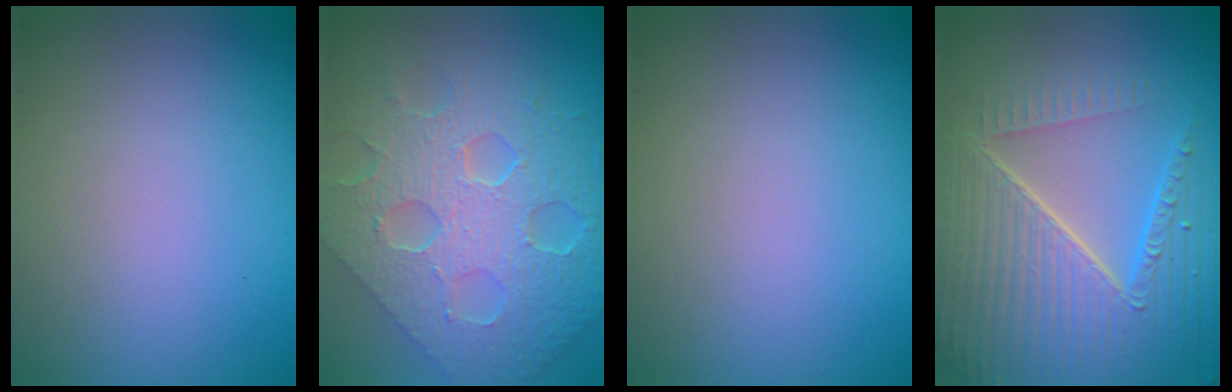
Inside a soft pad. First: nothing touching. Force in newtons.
{"total": 8.7, "press": 6.4, "slide": 5.8}
{"total": 0.0}
{"total": 8.5, "press": 5.9, "slide": 6.1}